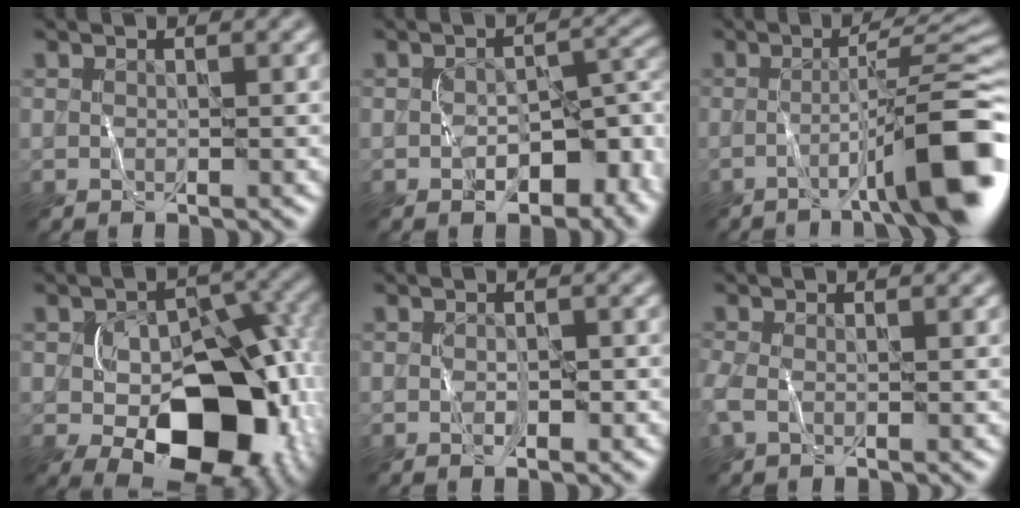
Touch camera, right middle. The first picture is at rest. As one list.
[{"total": 6.4, "force": [-2.6, 3.8, 4.4], "torque": [-0.051, 0.000, -0.038]}, {"total": 8.7, "force": [-2.6, 0.7, 8.3], "torque": [-0.107, 0.020, -0.054]}, {"total": 11.4, "force": [-3.3, 6.8, 8.5], "torque": [-0.129, -0.009, -0.046]}, {"total": 1.3, "force": [-0.5, 0.7, 0.9], "torque": [-0.017, -0.001, -0.011]}, {"total": 2.1, "force": [-0.8, 1.3, 1.5], "torque": [-0.044, -0.005, -0.021]}]